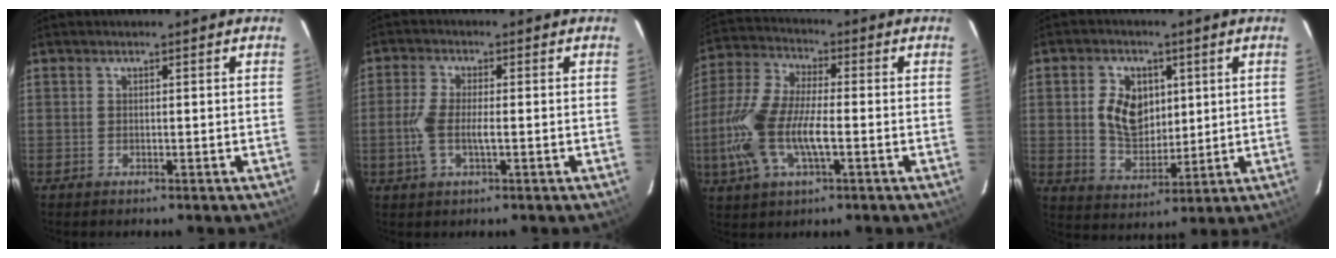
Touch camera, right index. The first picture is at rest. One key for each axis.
{"total": 5.7, "fx": -1.1, "fy": 1.9, "fz": 5.2, "tx": -0.118, "ty": 0.000, "tz": -0.022}
{"total": 14.3, "fx": -3.2, "fy": 5.6, "fz": 12.8, "tx": -0.288, "ty": 0.001, "tz": -0.066}
{"total": 9.3, "fx": 2.0, "fy": 6.8, "fz": 6.1, "tx": -0.120, "ty": 0.013, "tz": 0.045}